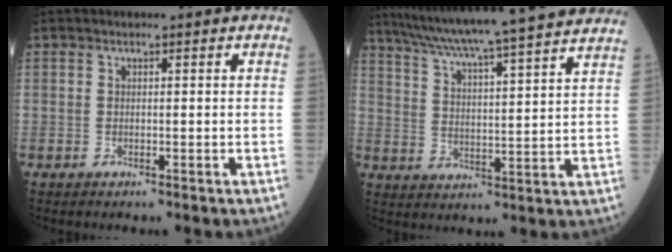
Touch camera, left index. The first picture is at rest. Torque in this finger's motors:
{"motor_torque": [0.98, -1.16, 0.10, 0.11]}